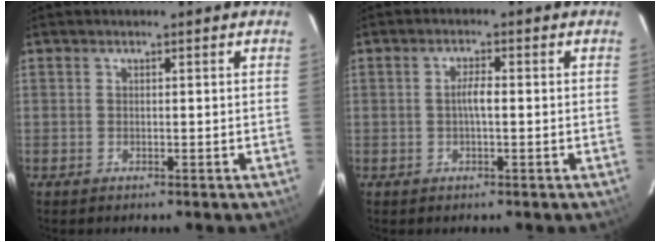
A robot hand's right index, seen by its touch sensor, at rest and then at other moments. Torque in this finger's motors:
{"motor_torque": [0.24, 0.09, 0.27, 0.07]}